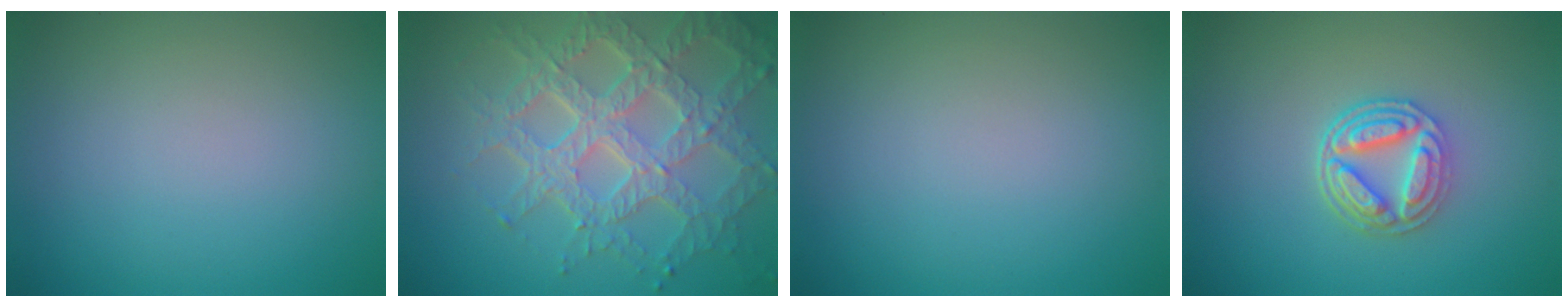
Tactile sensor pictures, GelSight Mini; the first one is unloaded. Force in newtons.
{"total": 7.9, "press": 5.6, "slide": 5.5}
{"total": 0.0}
{"total": 4.5, "press": 3.7, "slide": 2.6}